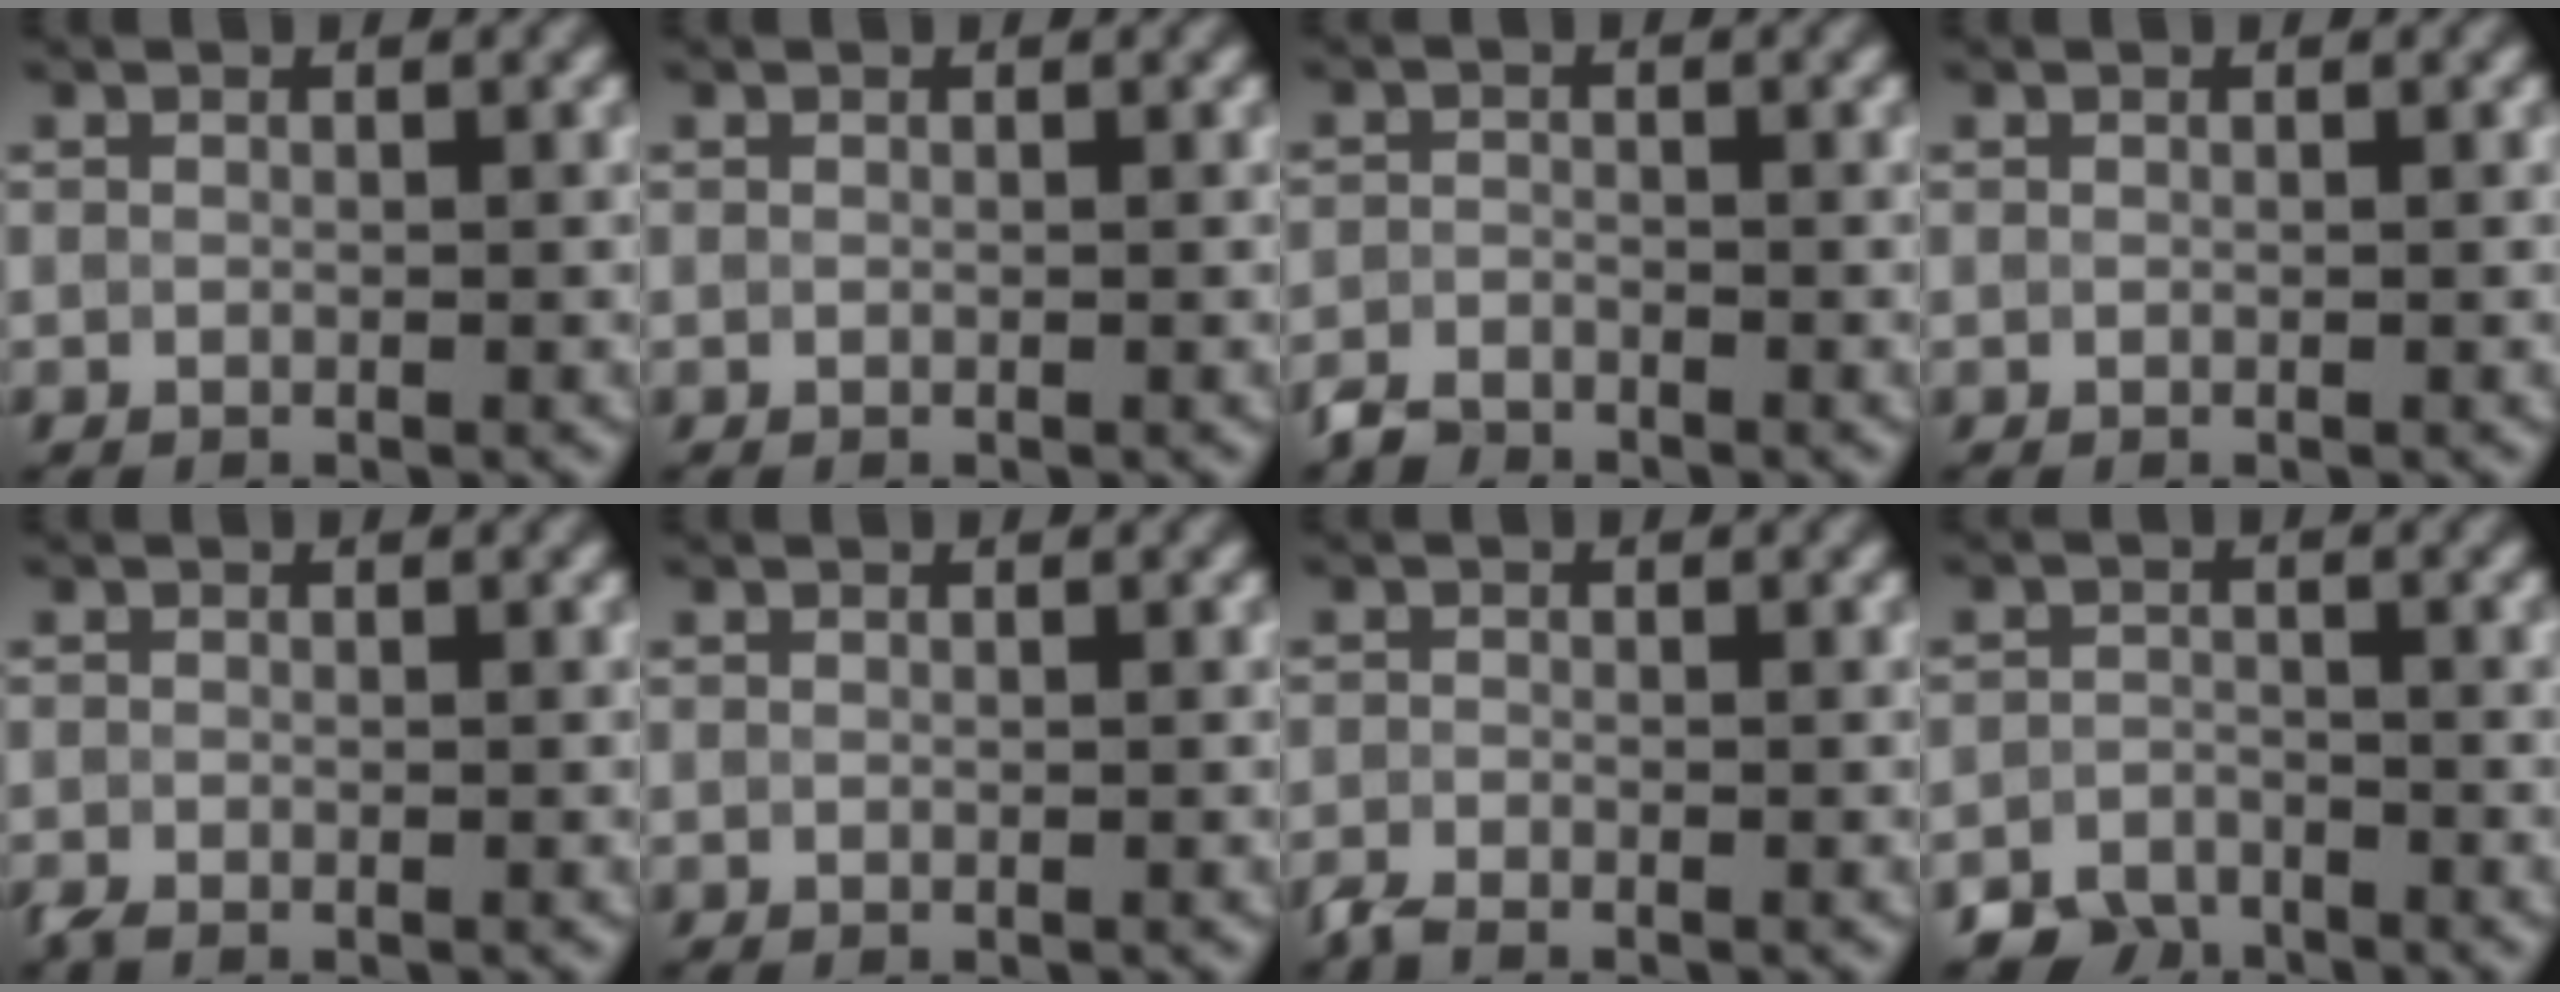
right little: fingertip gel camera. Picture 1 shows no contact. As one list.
[{"total": 0.0}, {"total": 2.0, "force": [-1.9, 0.6, 0.1], "torque": [-0.004, -0.005, -0.045]}, {"total": 0.0}, {"total": 0.8, "force": [-0.8, 0.1, 0.3], "torque": [-0.008, -0.005, -0.015]}, {"total": 0.0}, {"total": 1.4, "force": [-1.3, 0.2, 0.4], "torque": [-0.014, -0.007, -0.032]}, {"total": 2.8, "force": [-2.6, 1.1, -0.1], "torque": [0.006, -0.001, -0.053]}]